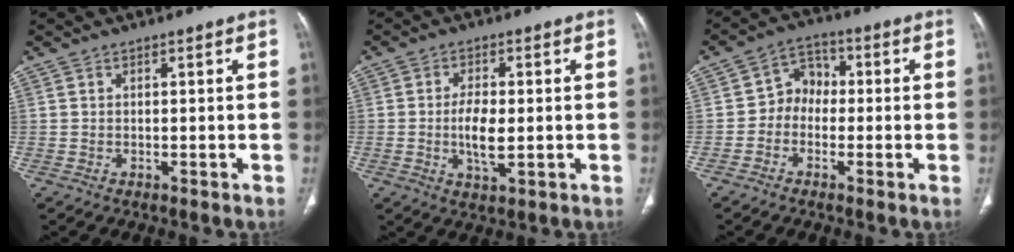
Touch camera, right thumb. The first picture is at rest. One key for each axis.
{"total": 6.2, "fx": -0.6, "fy": 2.7, "fz": 5.6, "tx": -0.104, "ty": -0.006, "tz": -0.010}
{"total": 5.7, "fx": -1.1, "fy": 4.7, "fz": 3.0, "tx": -0.022, "ty": 0.026, "tz": -0.037}